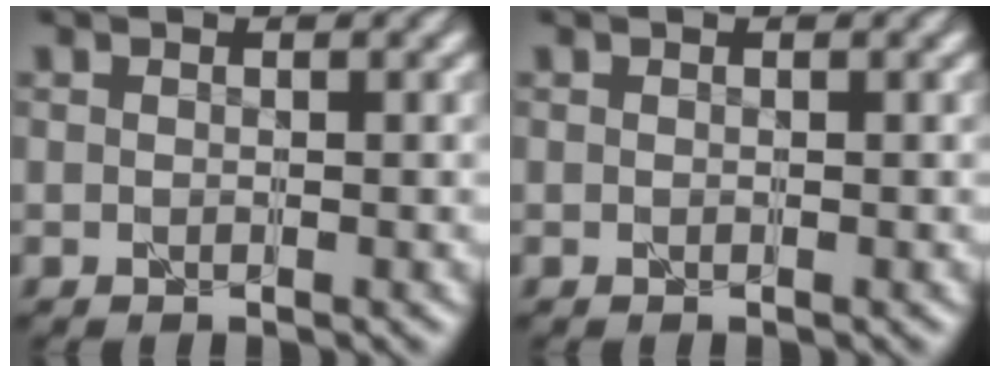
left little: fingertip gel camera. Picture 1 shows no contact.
{"total": 0.0}